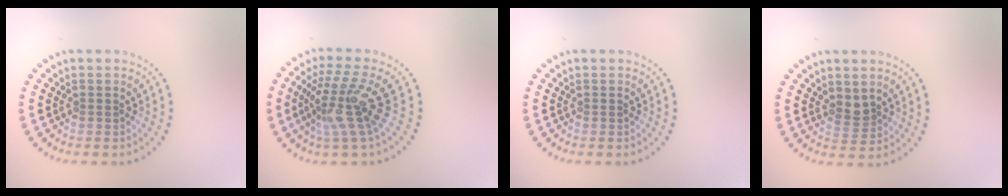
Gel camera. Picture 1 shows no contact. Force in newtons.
{"total": 4.6, "press": 3.2, "slide": 3.3}
{"total": 0.0}
{"total": 1.7, "press": 1.4, "slide": 1.0}